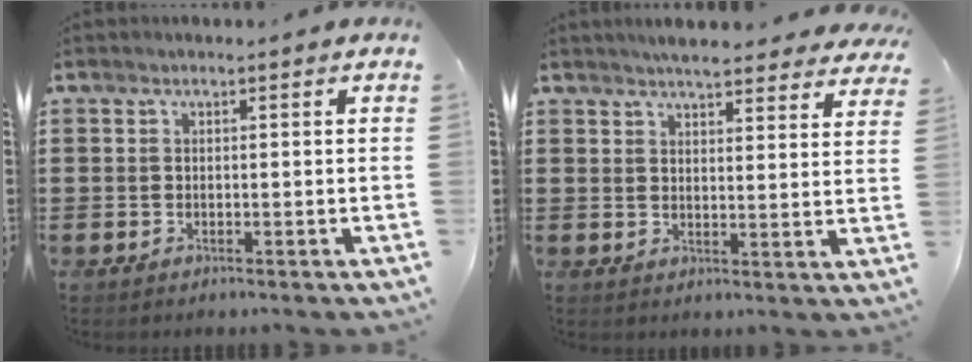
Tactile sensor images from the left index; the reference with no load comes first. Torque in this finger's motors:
{"motor_torque": [2.00, 0.14, 0.19, -0.01]}